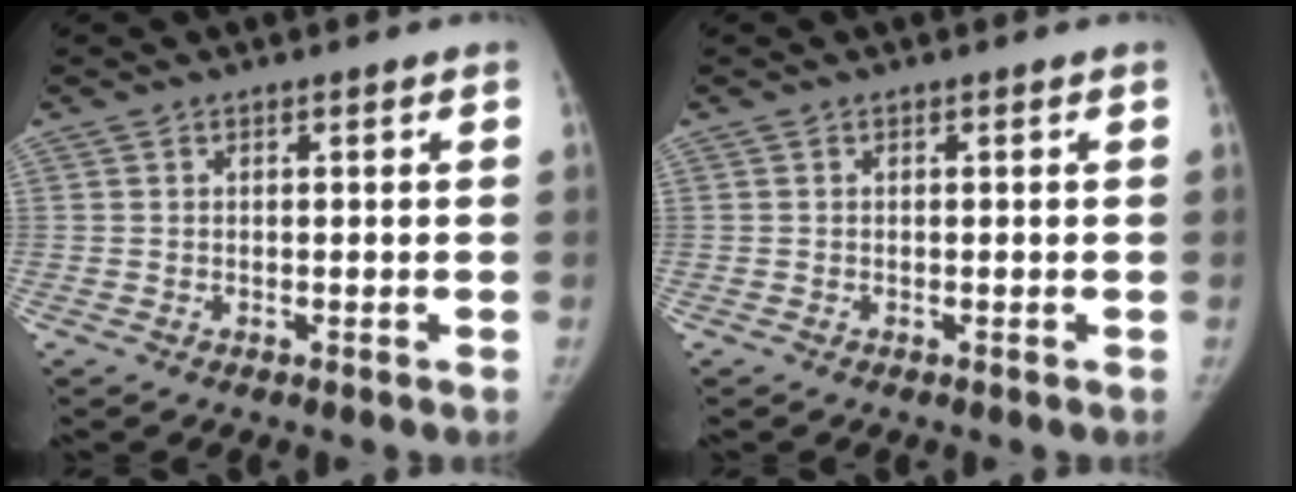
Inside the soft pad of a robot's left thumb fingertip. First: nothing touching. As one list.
[{"total": 0.0}]